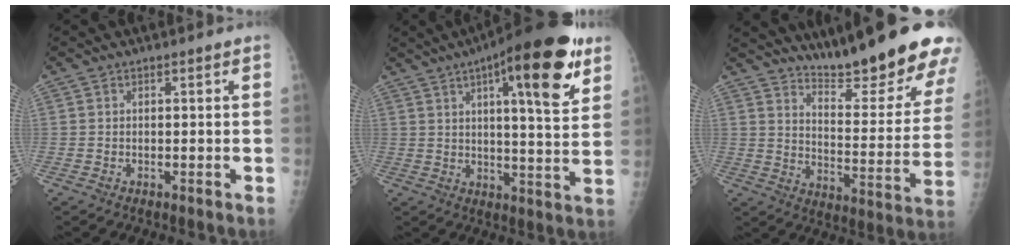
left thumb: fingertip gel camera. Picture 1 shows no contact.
{"total": 20.0, "force": [10.2, 5.2, 16.4], "torque": [-0.214, -0.031, 0.138]}
{"total": 22.5, "force": [18.4, 3.4, 12.5], "torque": [-0.150, -0.139, 0.257]}